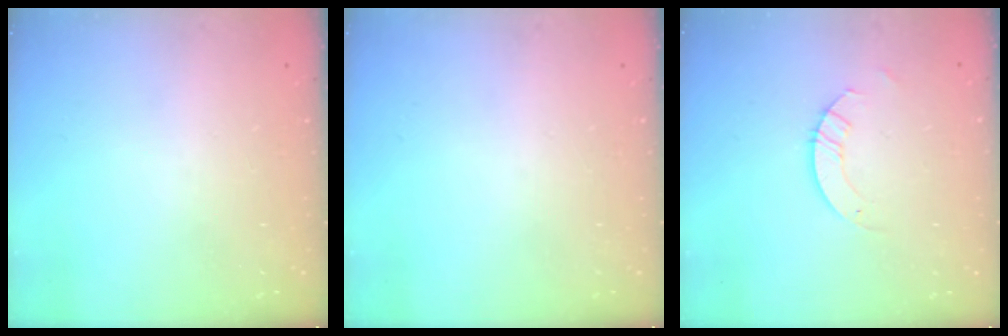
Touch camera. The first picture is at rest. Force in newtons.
{"total": 0.0}
{"total": 2.6, "press": 2.6, "slide": 0.2}